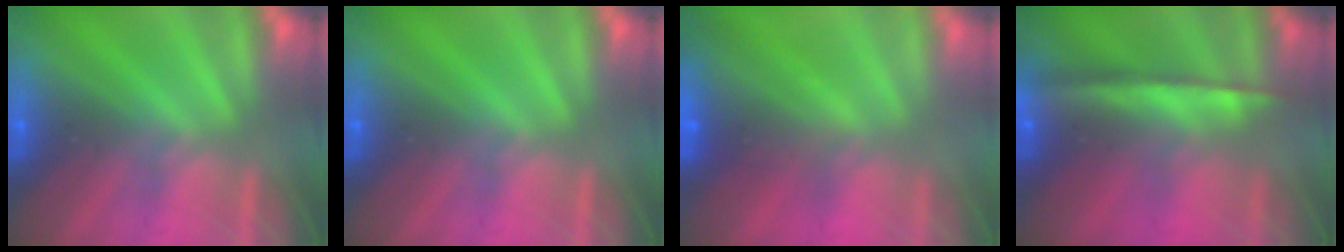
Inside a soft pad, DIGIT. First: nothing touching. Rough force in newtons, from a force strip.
{"total": 0.0}
{"total": 5.8}
{"total": 7.8}